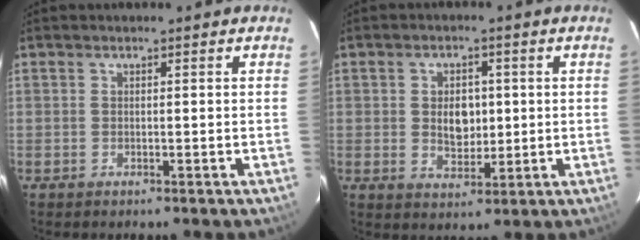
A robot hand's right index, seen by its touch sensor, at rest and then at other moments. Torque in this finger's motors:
{"motor_torque": [0.09, 0.11, 0.10, 0.02]}